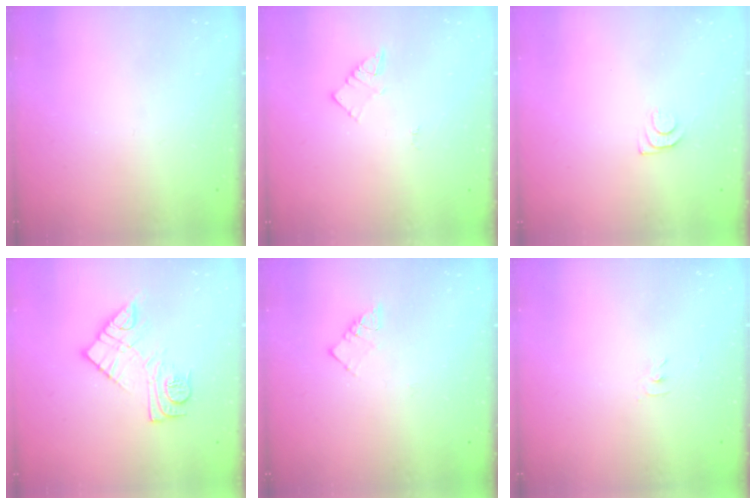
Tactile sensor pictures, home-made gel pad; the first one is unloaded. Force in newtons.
{"total": 3.0, "press": 3.0, "slide": 0.4}
{"total": 4.6, "press": 4.6, "slide": 0.7}
{"total": 12.0, "press": 12.0, "slide": 0.9}
{"total": 4.2, "press": 4.2, "slide": 0.4}
{"total": 3.5, "press": 3.5, "slide": 0.5}